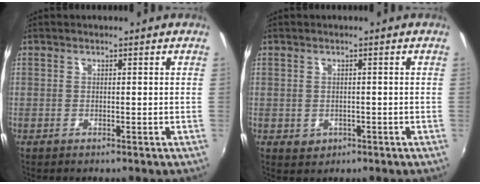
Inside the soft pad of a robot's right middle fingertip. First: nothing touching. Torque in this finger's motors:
{"motor_torque": [0.41, -0.33, 0.00, 0.00]}